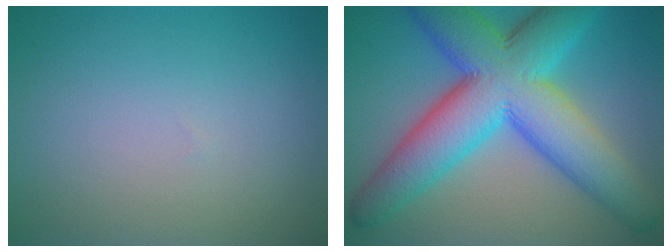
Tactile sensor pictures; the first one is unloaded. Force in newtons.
{"total": 13.1, "press": 13.1, "slide": 0.1}